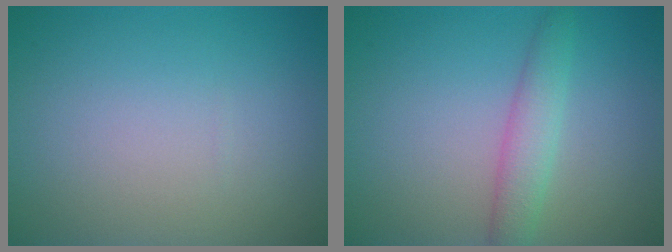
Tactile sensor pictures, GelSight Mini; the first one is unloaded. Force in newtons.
{"total": 2.6, "press": 2.6, "slide": 0.1}